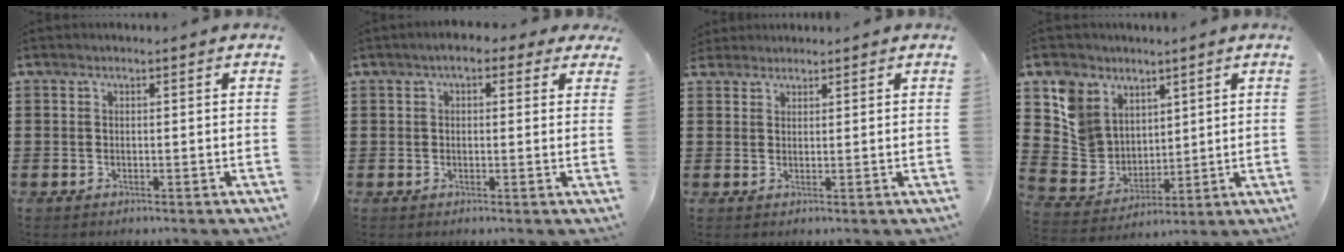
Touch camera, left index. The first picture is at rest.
{"total": 2.9, "force": [1.5, 1.3, 2.2], "torque": [-0.041, 0.006, 0.023]}
{"total": 1.6, "force": [1.5, 0.5, 0.0], "torque": [-0.005, 0.003, 0.031]}
{"total": 8.4, "force": [4.2, 7.1, 1.4], "torque": [-0.076, -0.017, 0.087]}